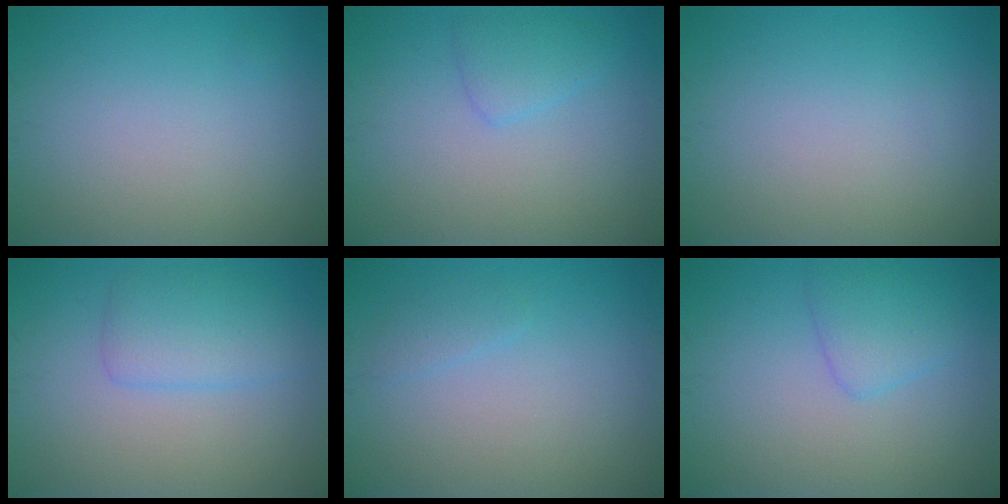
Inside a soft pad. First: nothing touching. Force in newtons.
{"total": 1.8, "press": 1.8, "slide": 0.2}
{"total": 0.0}
{"total": 3.0, "press": 3.0, "slide": 0.2}
{"total": 0.9, "press": 0.9, "slide": 0.1}
{"total": 2.5, "press": 2.4, "slide": 0.2}